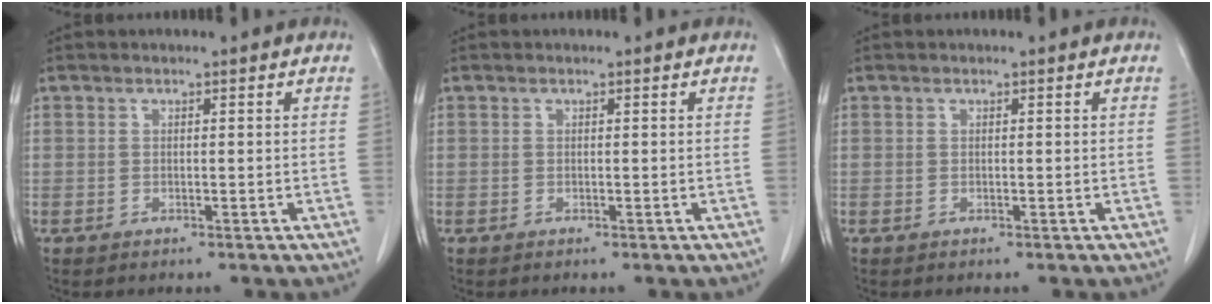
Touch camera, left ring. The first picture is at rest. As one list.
[{"total": 0.0}, {"total": 0.0}]